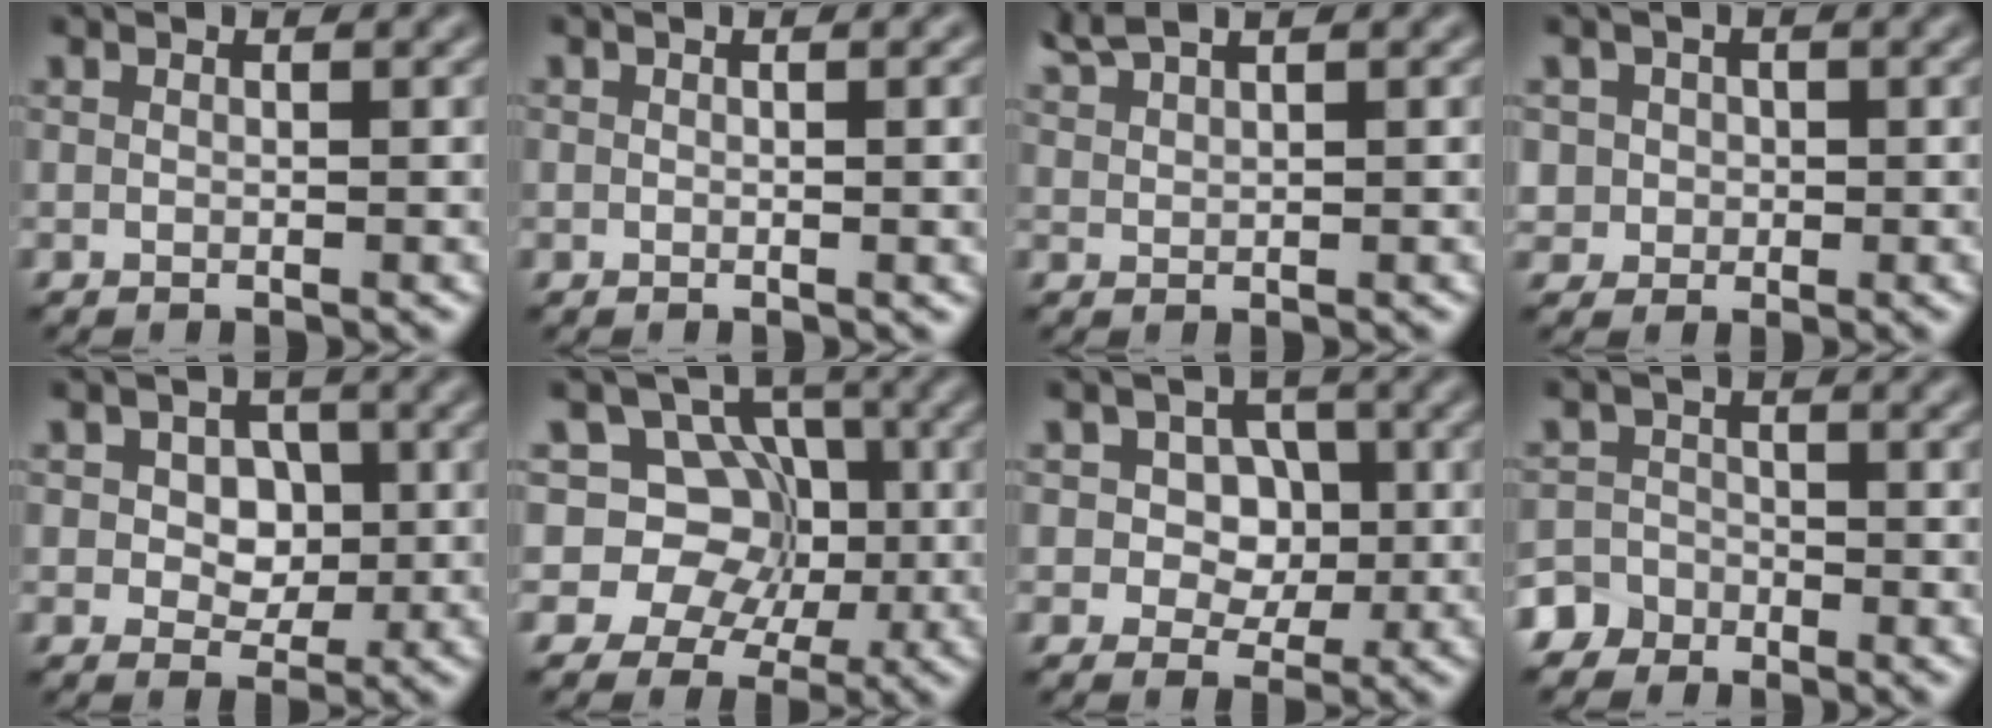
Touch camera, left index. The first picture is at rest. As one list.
[{"total": 2.8, "force": [-0.1, 1.6, 2.3], "torque": [-0.016, -0.010, 0.003]}, {"total": 2.6, "force": [2.3, 0.4, 1.2], "torque": [-0.020, 0.012, 0.048]}, {"total": 2.4, "force": [0.4, 2.3, 0.5], "torque": [-0.002, 0.005, 0.012]}, {"total": 3.6, "force": [0.3, 2.7, 2.4], "torque": [-0.036, 0.001, -0.010]}, {"total": 8.1, "force": [0.2, 7.4, 3.3], "torque": [-0.038, 0.039, -0.035]}, {"total": 4.8, "force": [0.7, 3.9, 2.7], "torque": [-0.028, 0.014, -0.011]}, {"total": 4.4, "force": [-3.2, 2.9, 0.2], "torque": [0.021, -0.004, -0.060]}]